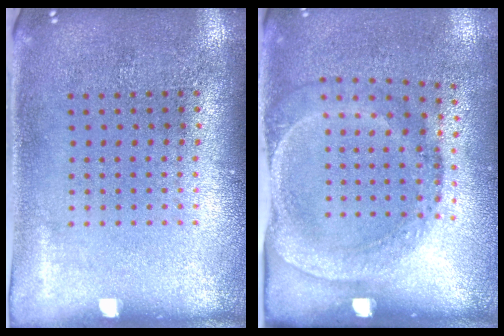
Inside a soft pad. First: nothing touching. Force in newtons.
{"total": 1.8, "press": 1.2, "slide": 1.4}